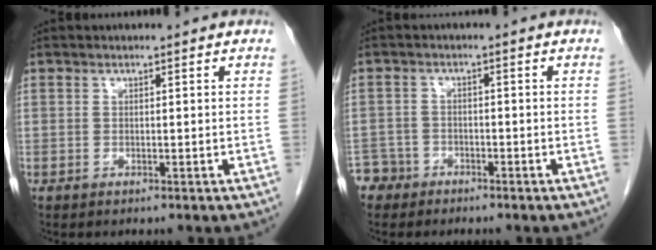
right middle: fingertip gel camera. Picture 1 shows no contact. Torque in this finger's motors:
{"motor_torque": [0.34, -0.31, 0.03, -0.02]}